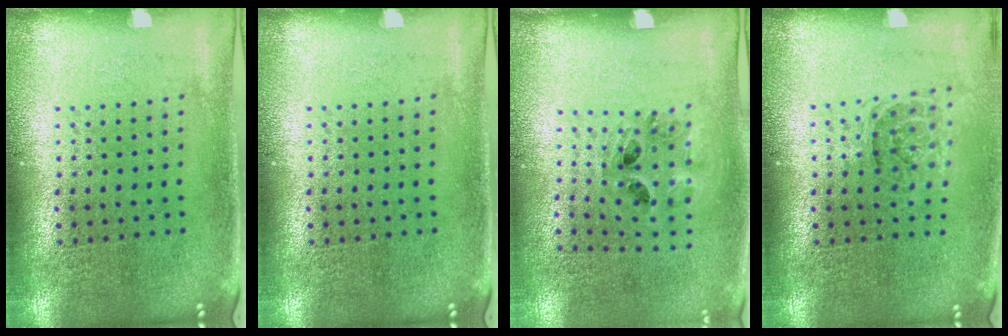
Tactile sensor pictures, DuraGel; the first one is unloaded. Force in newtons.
{"total": 0.0}
{"total": 0.9, "press": 0.8, "slide": 0.5}
{"total": 1.2, "press": 1.0, "slide": 0.6}